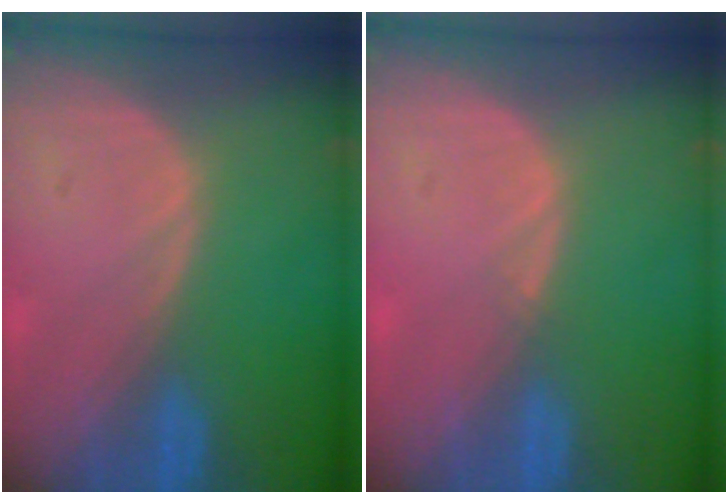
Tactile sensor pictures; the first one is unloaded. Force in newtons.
{"total": 0.6, "press": 0.5, "slide": 0.4}